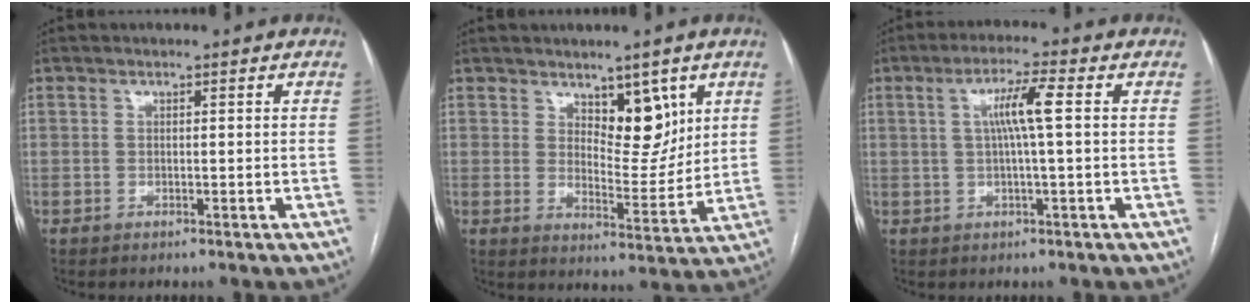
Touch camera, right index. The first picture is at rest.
{"total": 7.6, "force": [4.2, 3.5, 5.3], "torque": [-0.068, -0.009, 0.072]}
{"total": 5.8, "force": [1.0, -0.3, 5.7], "torque": [-0.104, 0.008, 0.018]}